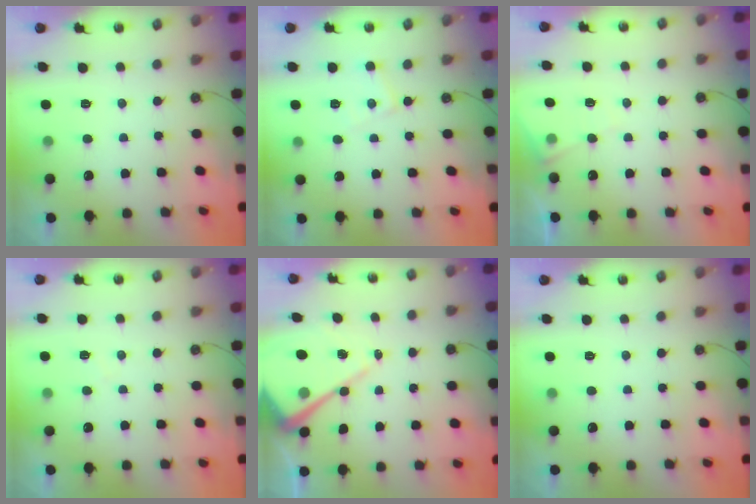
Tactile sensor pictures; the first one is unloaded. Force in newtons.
{"total": 6.3, "press": 6.3, "slide": 0.3}
{"total": 8.1, "press": 8.1, "slide": 0.8}
{"total": 4.2, "press": 4.2, "slide": 0.6}
{"total": 11.7, "press": 11.6, "slide": 1.1}
{"total": 0.0}